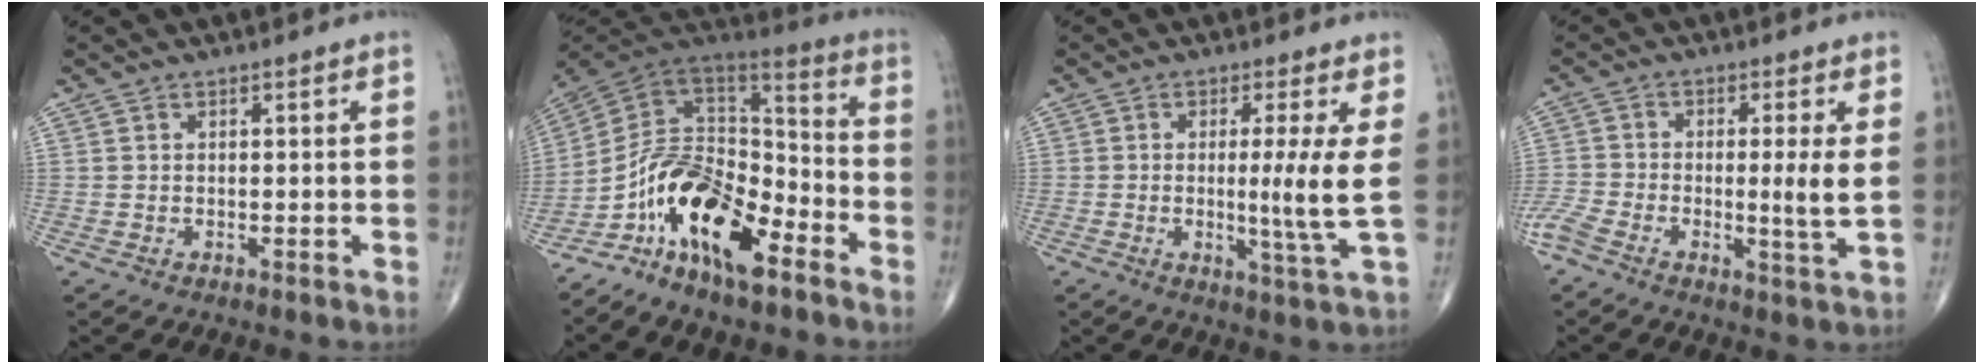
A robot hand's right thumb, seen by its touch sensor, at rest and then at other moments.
{"total": 18.4, "force": [-9.7, 8.3, 13.2], "torque": [-0.208, 0.082, -0.180]}
{"total": 7.1, "force": [0.5, -1.0, 7.1], "torque": [-0.135, -0.025, 0.005]}
{"total": 7.9, "force": [-1.6, 0.9, 7.7], "torque": [-0.168, -0.004, -0.041]}